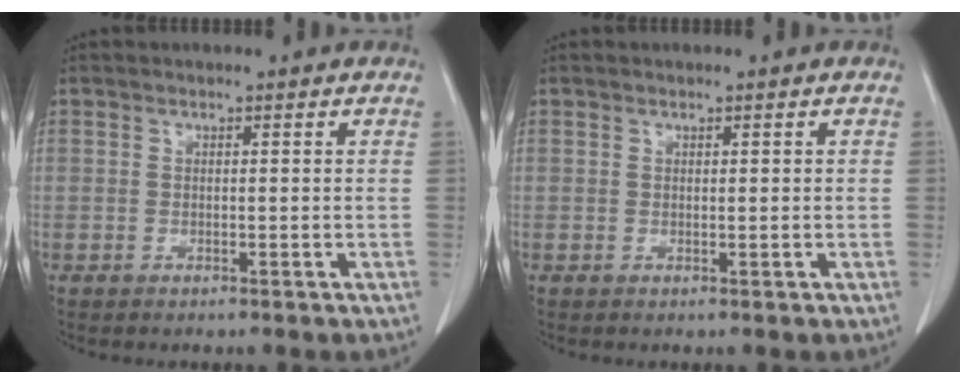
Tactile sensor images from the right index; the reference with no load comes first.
{"total": 0.0}